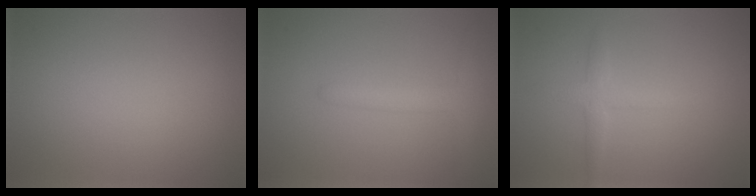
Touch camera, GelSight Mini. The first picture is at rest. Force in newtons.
{"total": 2.6, "press": 2.6, "slide": 0.2}
{"total": 2.1, "press": 2.1, "slide": 0.1}